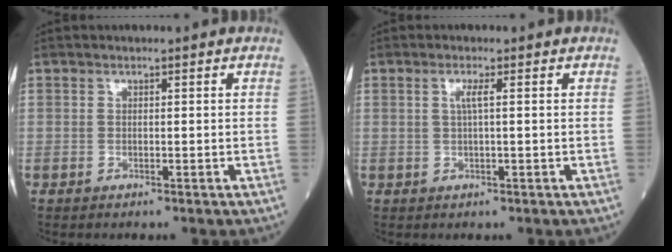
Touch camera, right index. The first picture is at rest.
{"total": 1.5, "force": [0.3, -0.2, 1.5], "torque": [-0.032, 0.001, 0.004]}